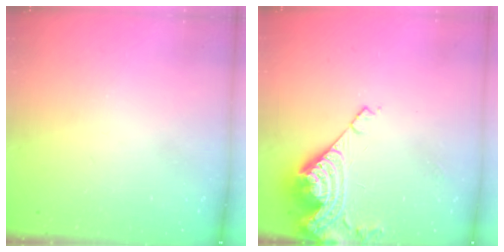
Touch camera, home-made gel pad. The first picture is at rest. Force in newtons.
{"total": 12.0, "press": 11.9, "slide": 1.0}